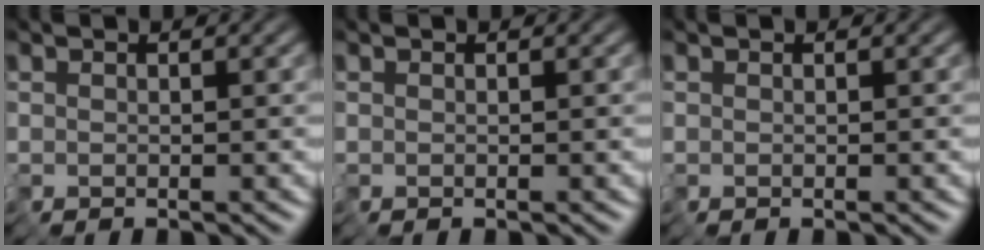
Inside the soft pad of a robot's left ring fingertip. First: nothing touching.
{"total": 0.0}
{"total": 0.0}